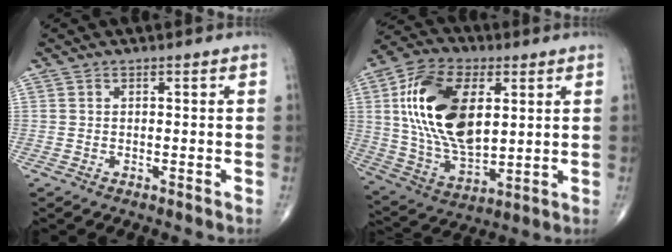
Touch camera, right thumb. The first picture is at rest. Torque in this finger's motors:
{"motor_torque": [2.13, 2.88, 1.75, 0.43, 0.23]}